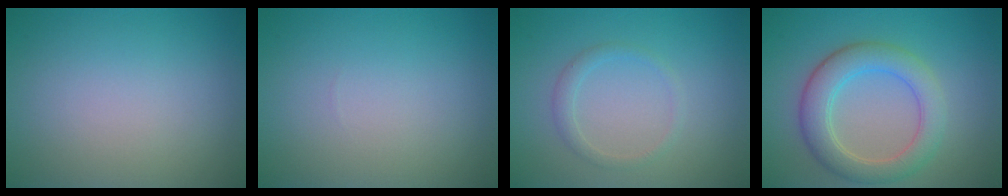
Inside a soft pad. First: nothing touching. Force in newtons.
{"total": 0.0}
{"total": 1.3, "press": 1.3, "slide": 0.2}
{"total": 5.0, "press": 5.0, "slide": 0.4}